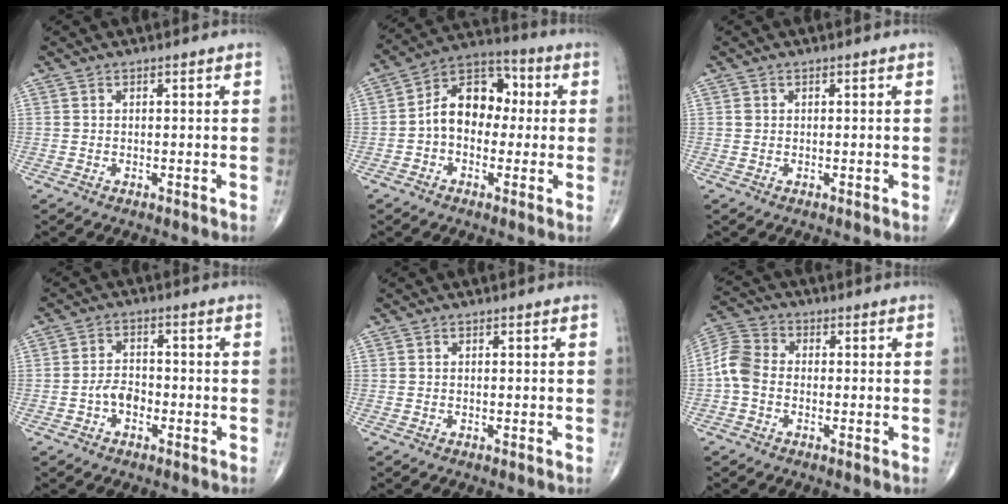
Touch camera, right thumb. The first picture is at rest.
{"total": 12.0, "force": [-0.1, 8.6, 8.4], "torque": [-0.104, 0.040, -0.016]}
{"total": 0.6, "force": [0.1, 0.6, 0.2], "torque": [-0.001, 0.001, 0.002]}
{"total": 4.1, "force": [-1.6, 2.8, 2.6], "torque": [-0.032, 0.020, -0.035]}
{"total": 0.0}
{"total": 6.4, "force": [-1.1, 4.8, 4.2], "torque": [-0.083, 0.017, -0.039]}